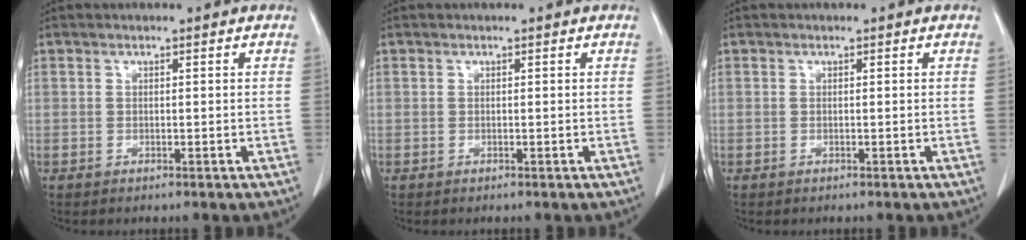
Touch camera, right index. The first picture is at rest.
{"total": 0.0}
{"total": 0.0}